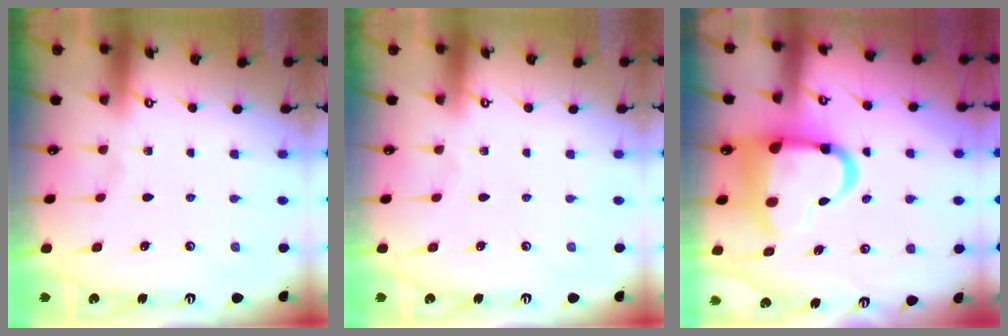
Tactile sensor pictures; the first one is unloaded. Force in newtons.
{"total": 0.0}
{"total": 14.2, "press": 13.8, "slide": 3.2}